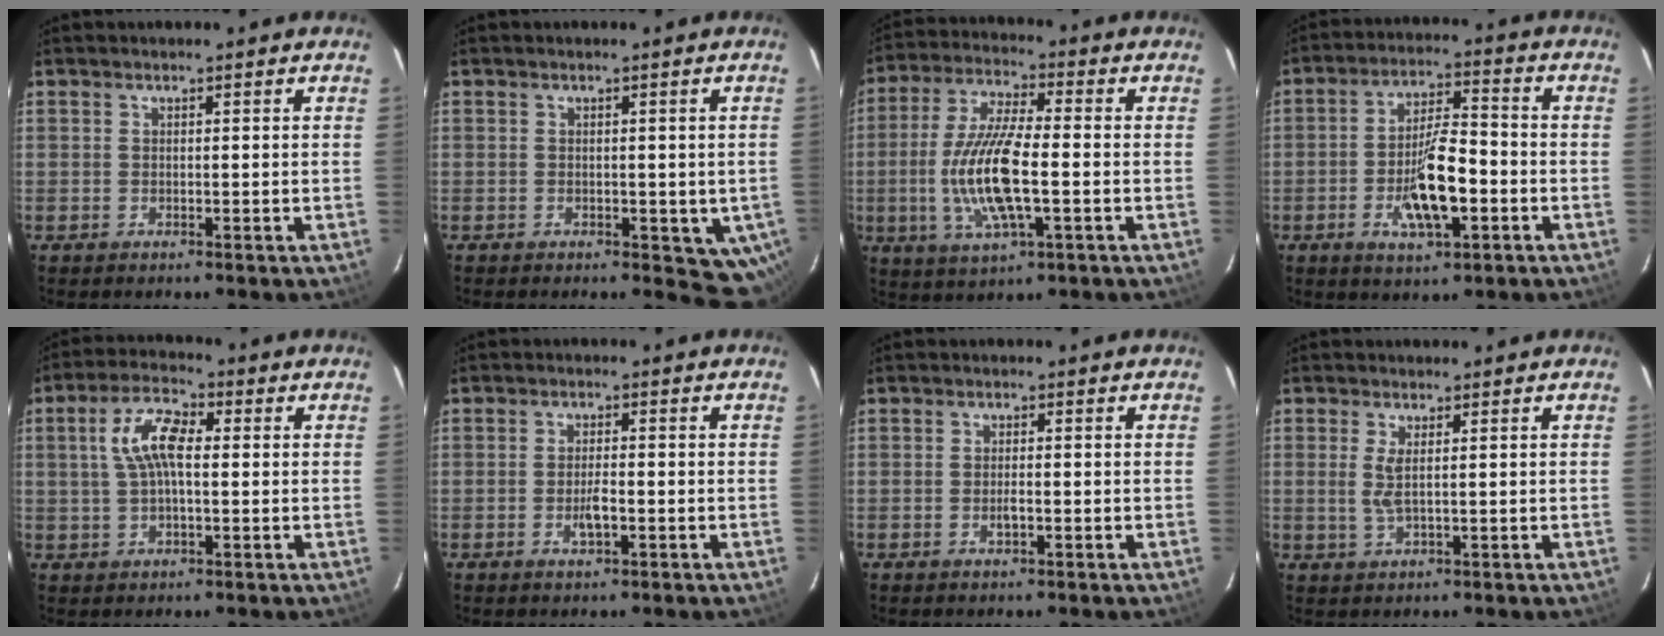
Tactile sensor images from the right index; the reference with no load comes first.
{"total": 5.6, "force": [-1.8, 3.8, 3.7], "torque": [-0.030, 0.002, -0.016]}
{"total": 14.1, "force": [-2.3, 4.0, 13.3], "torque": [-0.277, -0.005, -0.045]}
{"total": 10.7, "force": [-3.5, 3.3, 9.6], "torque": [-0.180, -0.002, -0.058]}
{"total": 7.8, "force": [1.0, 3.4, 7.0], "torque": [-0.141, 0.019, 0.019]}
{"total": 2.9, "force": [-1.1, 0.9, 2.5], "torque": [-0.047, -0.002, -0.018]}
{"total": 1.5, "force": [-0.6, 0.5, 1.3], "torque": [-0.023, -0.001, -0.010]}
{"total": 2.7, "force": [0.6, 0.4, 2.6], "torque": [-0.055, -0.006, 0.010]}